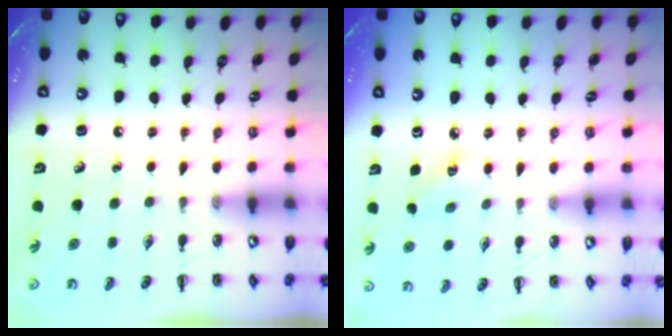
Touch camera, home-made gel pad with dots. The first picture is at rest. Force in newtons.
{"total": 3.2, "press": 3.1, "slide": 0.8}